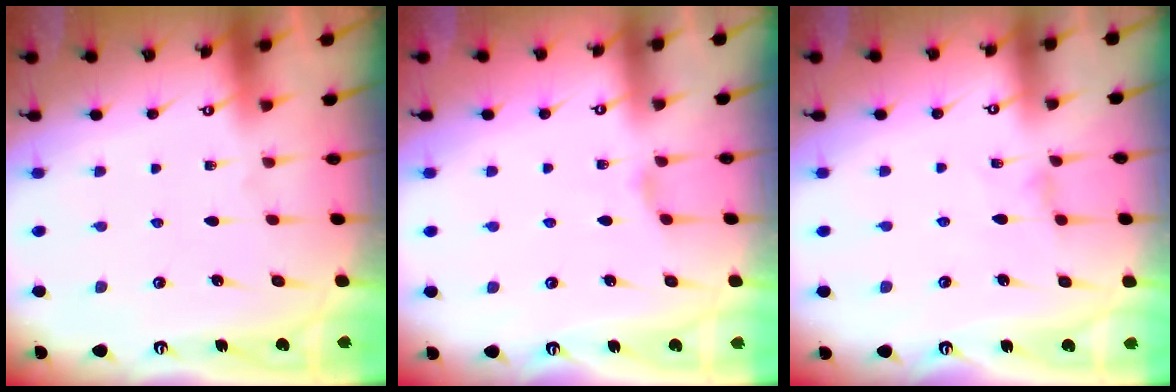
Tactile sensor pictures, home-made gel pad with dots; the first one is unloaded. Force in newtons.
{"total": 1.1, "press": 1.0, "slide": 0.3}
{"total": 0.8, "press": 0.8, "slide": 0.3}